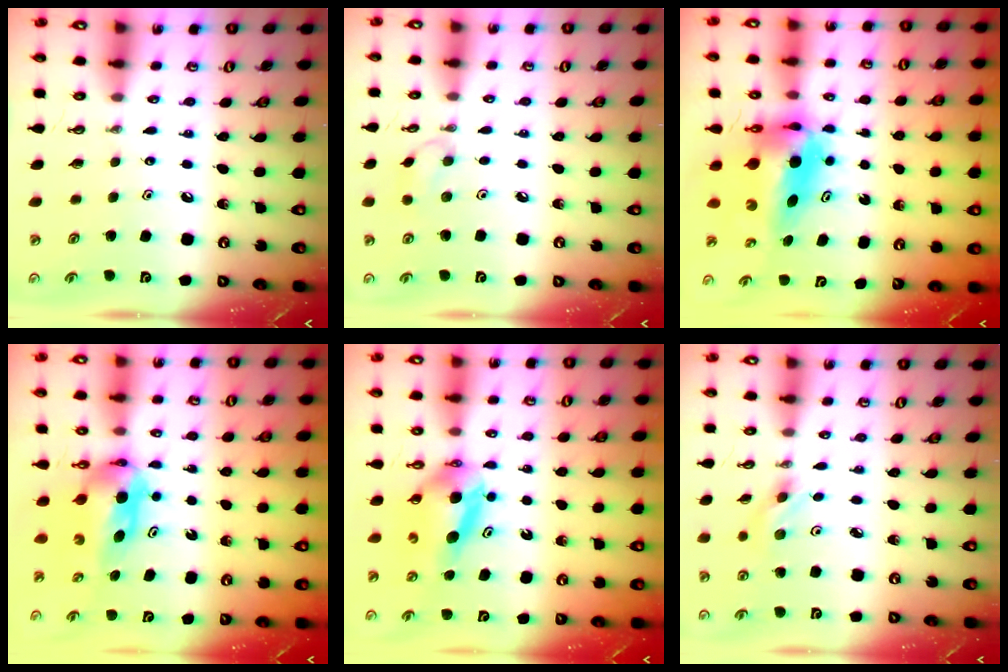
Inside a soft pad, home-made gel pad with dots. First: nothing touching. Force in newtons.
{"total": 6.5, "press": 6.5, "slide": 0.6}
{"total": 9.8, "press": 9.0, "slide": 3.9}
{"total": 6.1, "press": 5.0, "slide": 3.6}
{"total": 6.1, "press": 5.9, "slide": 1.6}
{"total": 2.6, "press": 2.3, "slide": 1.1}